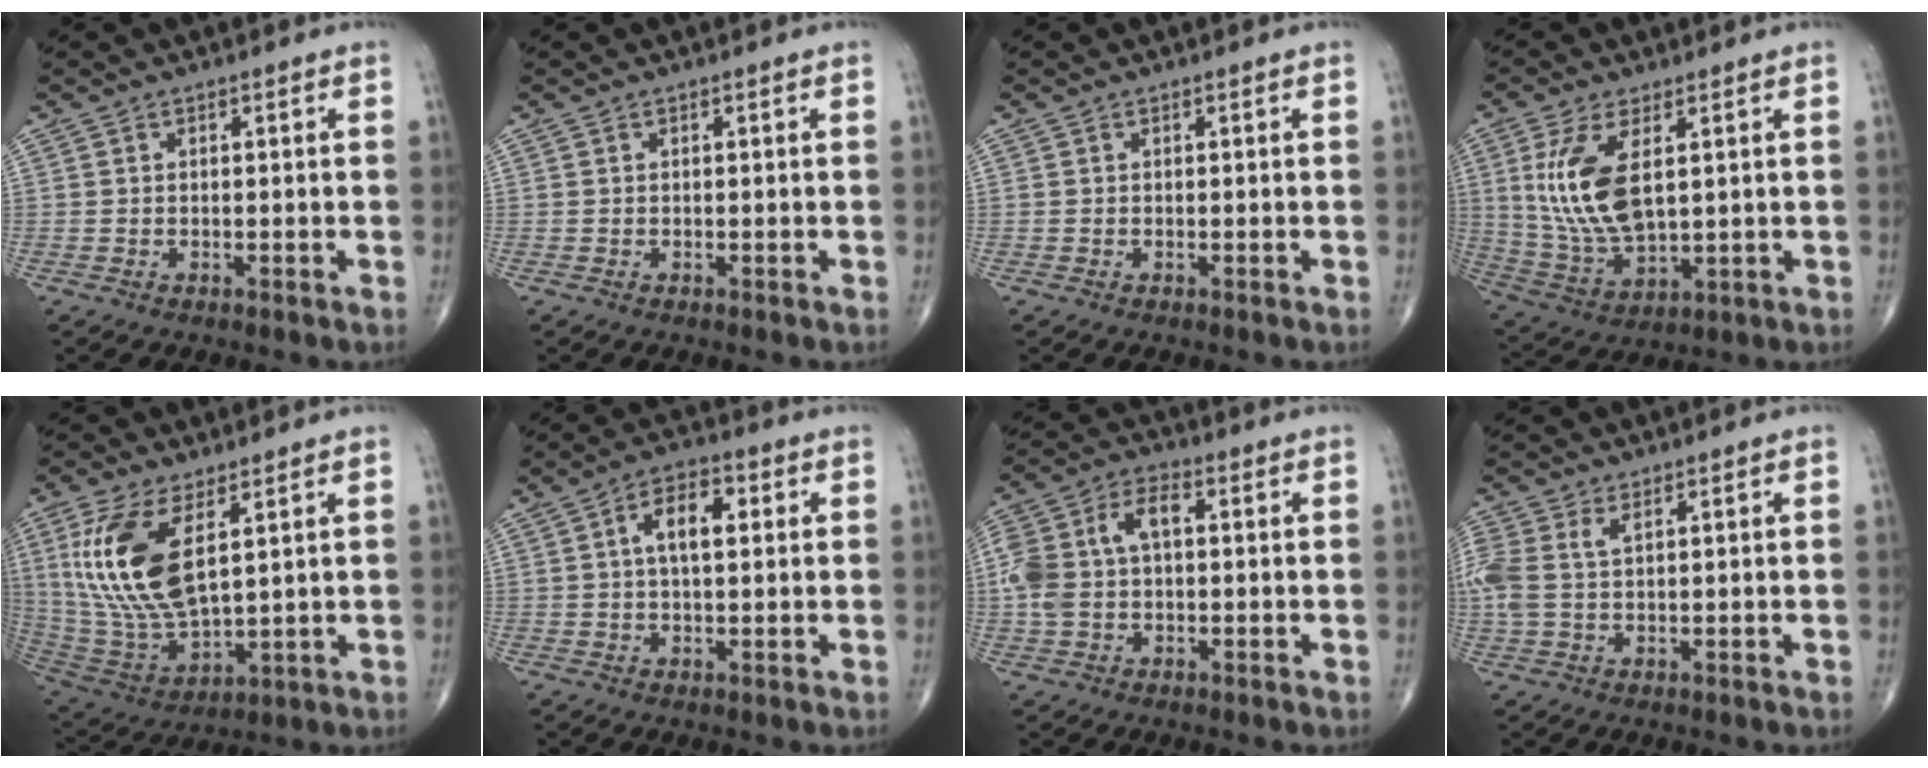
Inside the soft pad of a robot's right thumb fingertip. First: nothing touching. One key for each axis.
{"total": 0.0}
{"total": 0.0}
{"total": 13.5, "fx": 3.2, "fy": 6.4, "fz": 11.4, "tx": -0.236, "ty": -0.017, "tz": 0.077}
{"total": 17.4, "fx": 5.5, "fy": 7.7, "fz": 14.6, "tx": -0.301, "ty": -0.027, "tz": 0.121}
{"total": 7.3, "fx": 1.5, "fy": 3.6, "fz": 6.2, "tx": -0.099, "ty": 0.013, "tz": 0.020}
{"total": 9.9, "fx": 0.5, "fy": 6.1, "fz": 7.9, "tx": -0.173, "ty": 0.037, "tz": 0.007}
{"total": 6.1, "fx": 1.7, "fy": 3.1, "fz": 4.9, "tx": -0.149, "ty": 0.020, "tz": 0.041}